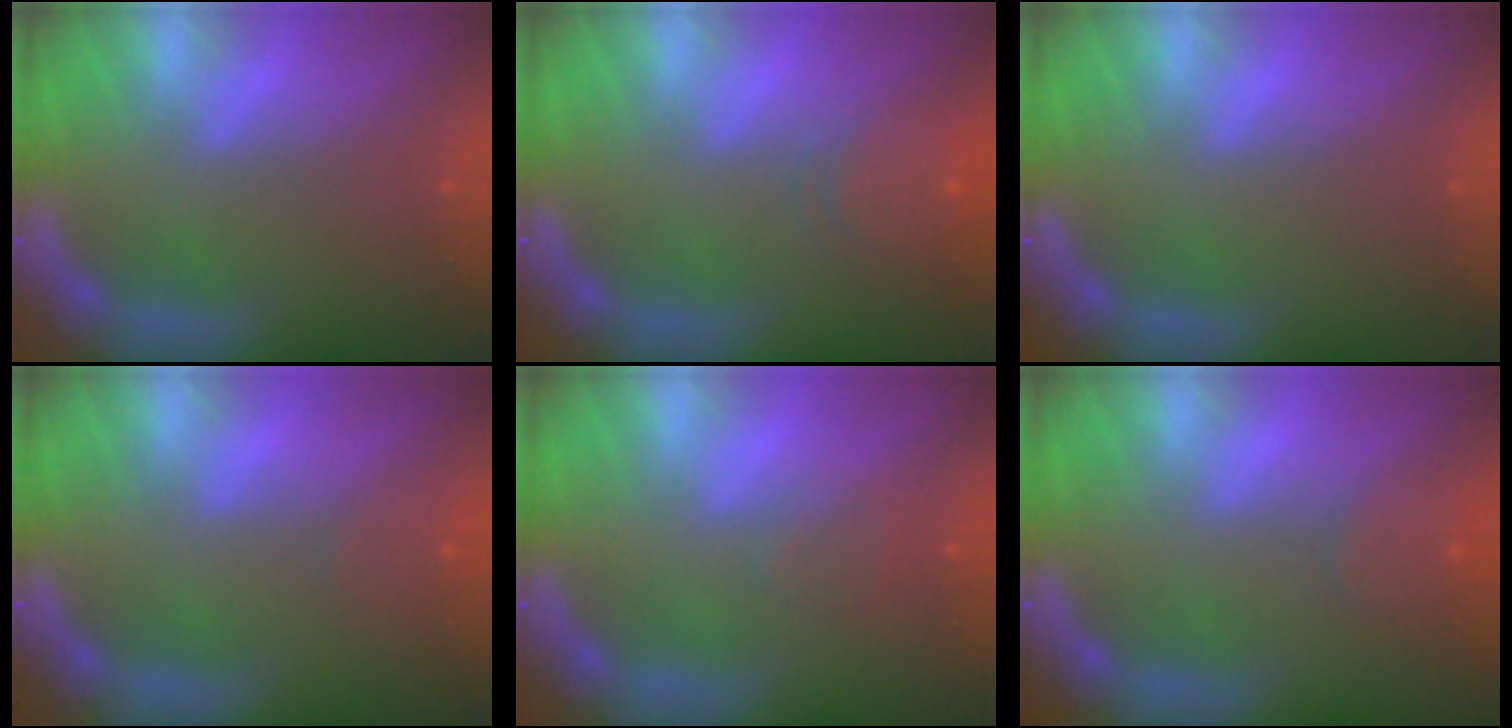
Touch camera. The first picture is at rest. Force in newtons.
{"total": 4.0}
{"total": 0.0}
{"total": 1.0}
{"total": 1.5}
{"total": 2.4}